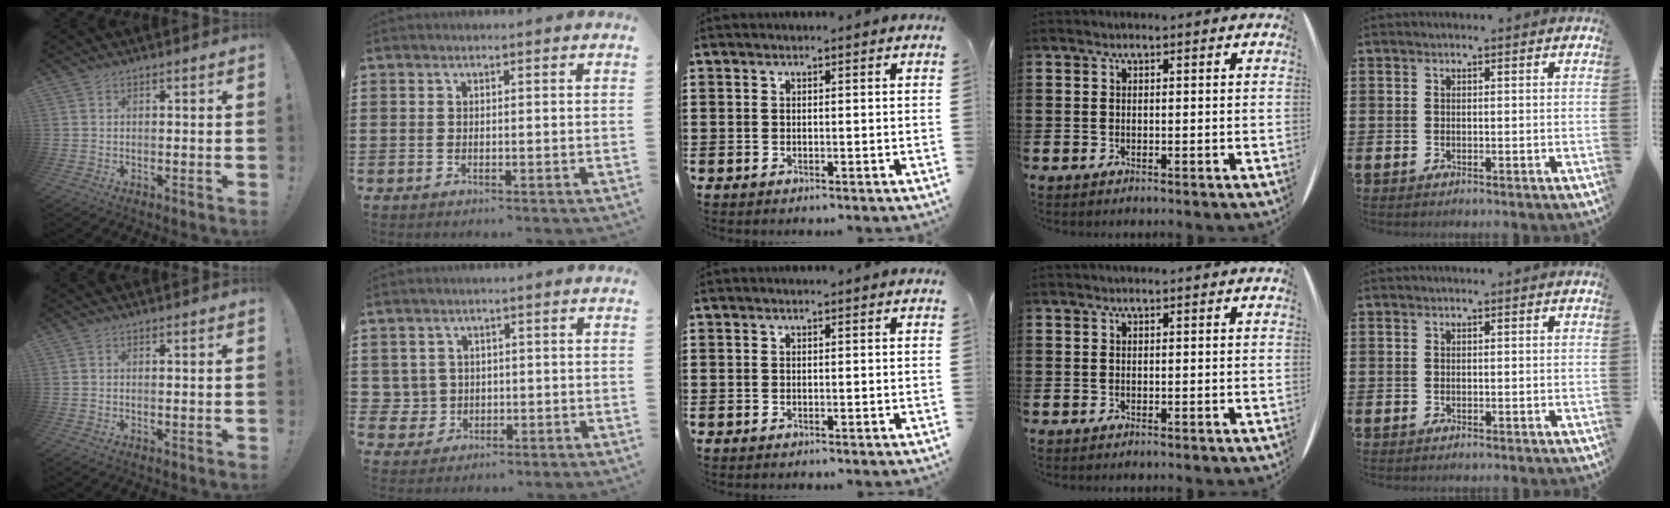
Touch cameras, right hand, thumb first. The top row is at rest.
{"thumb": {"total": 0.5, "force": [0.1, -0.2, 0.5], "torque": [-0.001, -0.003, 0.000]}, "index": {"total": 2.6, "force": [0.0, 2.6, 0.2], "torque": [-0.019, 0.008, -0.001]}}